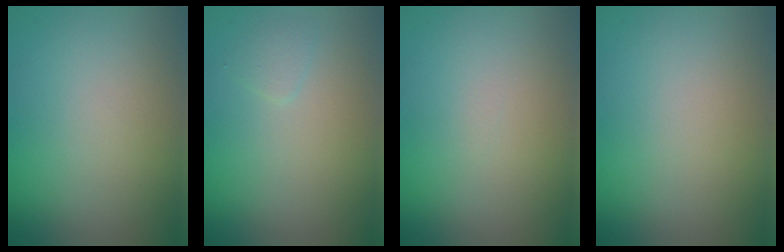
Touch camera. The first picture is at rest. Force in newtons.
{"total": 0.7, "press": 0.7, "slide": 0.0}
{"total": 0.0}
{"total": 0.0}